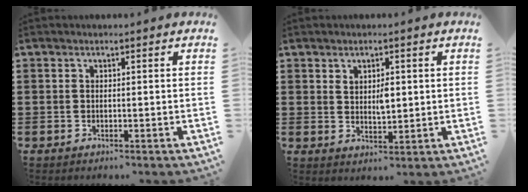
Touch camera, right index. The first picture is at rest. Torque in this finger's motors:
{"motor_torque": [0.82, 0.80, 0.11, 0.07]}